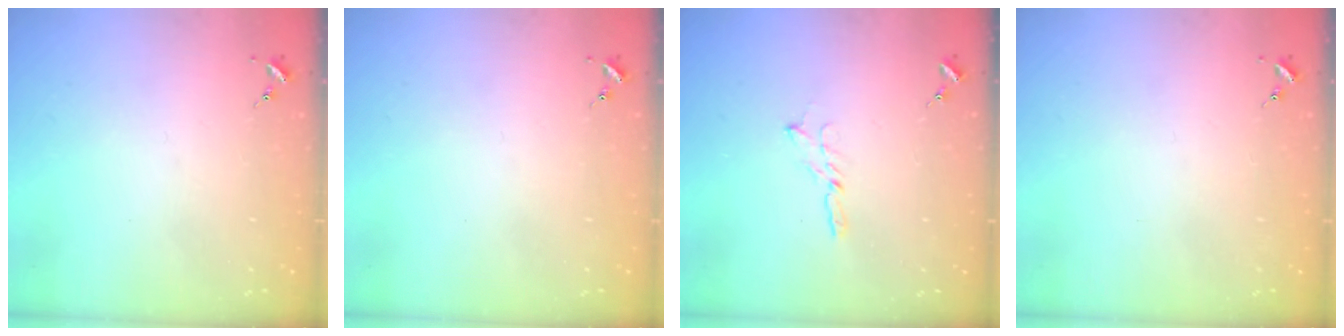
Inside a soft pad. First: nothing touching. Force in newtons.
{"total": 0.0}
{"total": 3.4, "press": 3.4, "slide": 0.3}
{"total": 0.0}